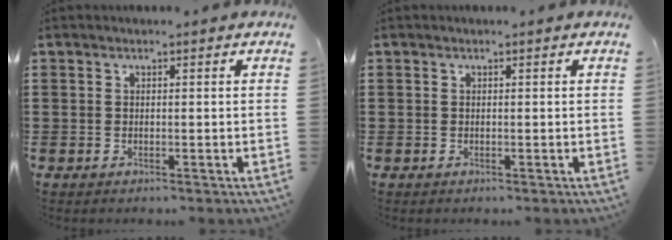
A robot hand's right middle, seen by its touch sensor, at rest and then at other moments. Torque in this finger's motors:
{"motor_torque": [-0.53, -0.53, 0.00, 0.00]}